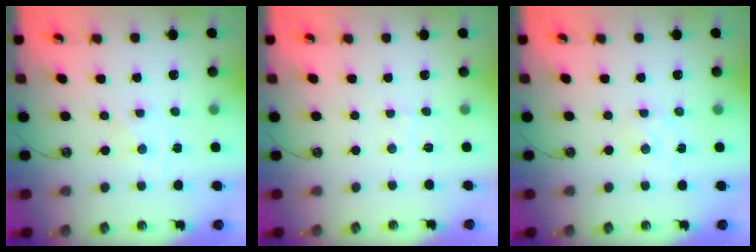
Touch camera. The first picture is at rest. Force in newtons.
{"total": 2.5, "press": 2.5, "slide": 0.4}
{"total": 1.9, "press": 1.9, "slide": 0.3}